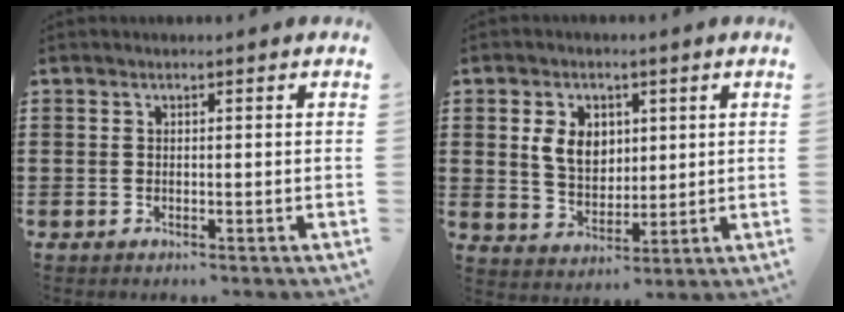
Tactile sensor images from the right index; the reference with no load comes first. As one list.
[{"total": 6.2, "force": [1.7, 4.5, 3.9], "torque": [-0.090, 0.008, 0.025]}]